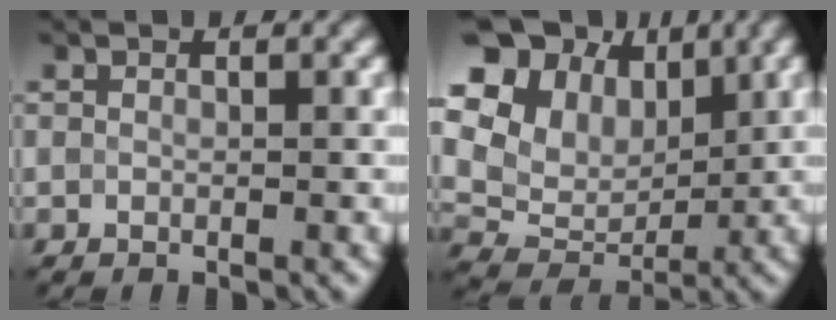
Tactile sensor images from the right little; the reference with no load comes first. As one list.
[{"total": 14.0, "force": [5.0, 10.5, 7.7], "torque": [-0.162, 0.039, 0.085]}]